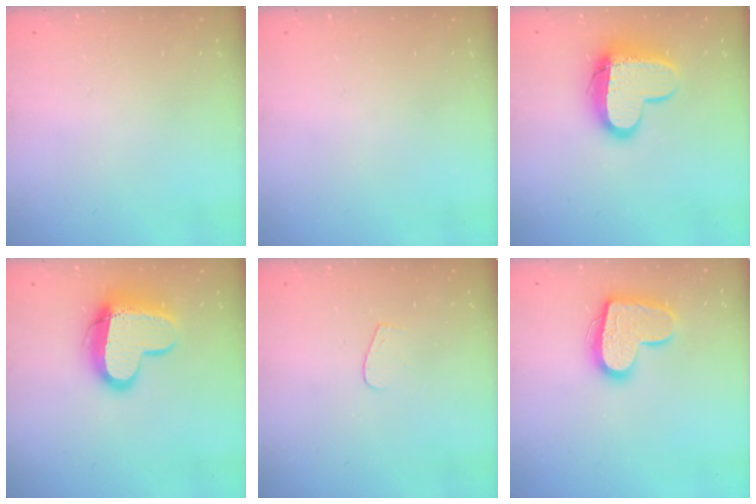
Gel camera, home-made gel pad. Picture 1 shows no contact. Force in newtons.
{"total": 0.0}
{"total": 12.7, "press": 12.7, "slide": 0.9}
{"total": 14.4, "press": 14.4, "slide": 1.0}
{"total": 3.9, "press": 3.9, "slide": 0.4}
{"total": 16.4, "press": 16.4, "slide": 1.2}